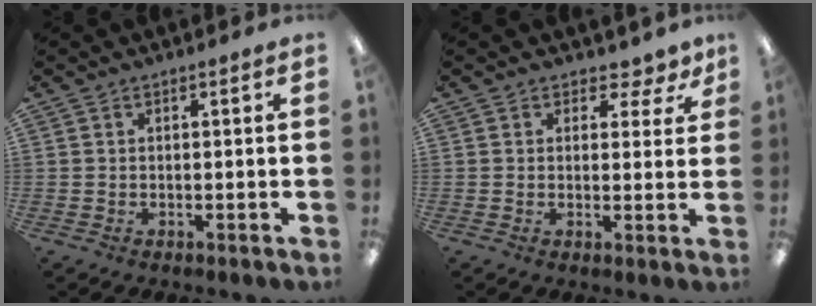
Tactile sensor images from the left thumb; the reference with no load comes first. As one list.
[{"total": 4.0, "force": [2.6, 2.8, 1.4], "torque": [-0.004, -0.015, 0.042]}]